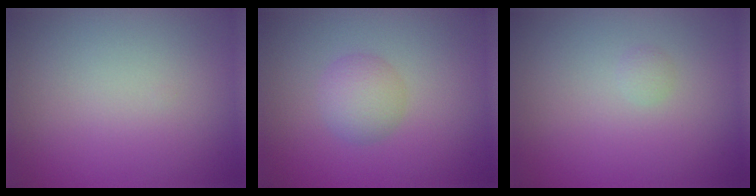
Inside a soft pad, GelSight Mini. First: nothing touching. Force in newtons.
{"total": 2.4, "press": 2.4, "slide": 0.0}
{"total": 0.6, "press": 0.6, "slide": 0.0}